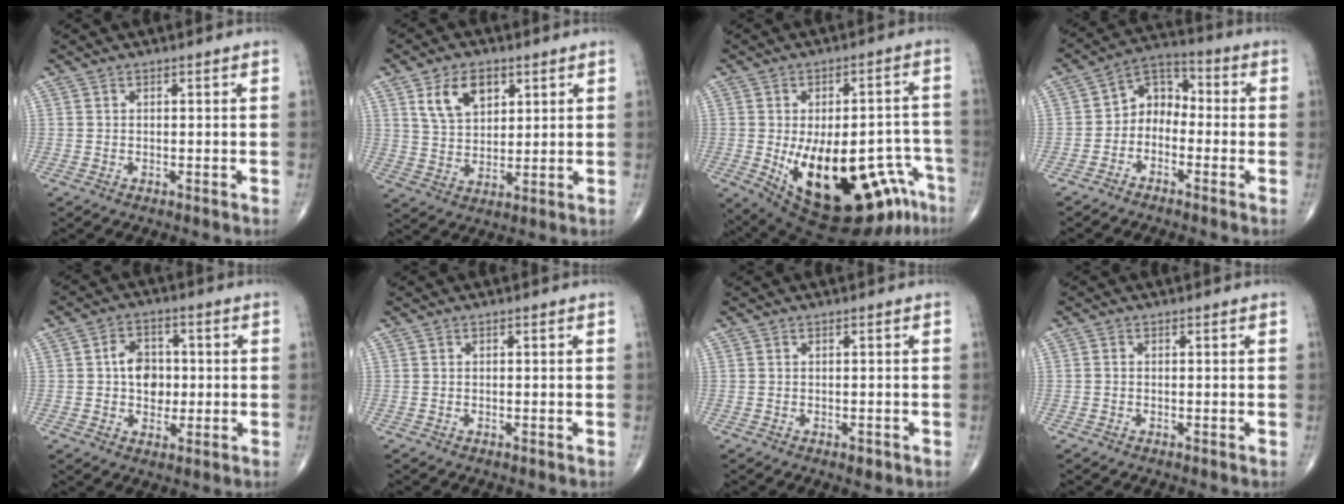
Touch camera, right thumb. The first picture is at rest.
{"total": 9.3, "force": [4.3, 5.9, 5.8], "torque": [-0.082, -0.019, 0.082]}
{"total": 25.8, "force": [-10.8, 11.4, 20.5], "torque": [-0.244, 0.030, -0.130]}
{"total": 7.3, "force": [-2.0, 5.6, 4.1], "torque": [-0.040, 0.043, -0.057]}
{"total": 7.6, "force": [0.2, 5.8, 4.9], "torque": [-0.047, 0.009, -0.001]}
{"total": 0.0}
{"total": 1.2, "force": [-0.6, 0.7, 0.8], "torque": [-0.010, -0.001, -0.006]}
{"total": 0.6, "force": [-0.1, 0.5, 0.3], "torque": [-0.004, 0.001, -0.006]}